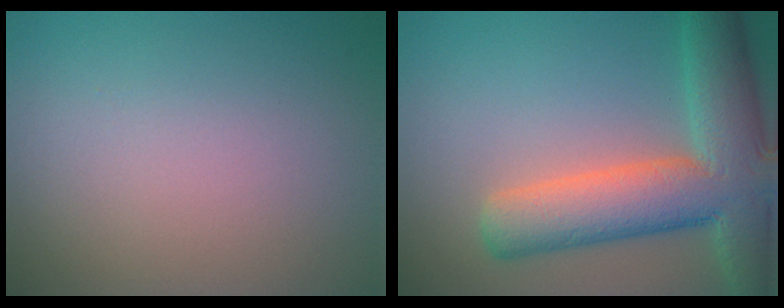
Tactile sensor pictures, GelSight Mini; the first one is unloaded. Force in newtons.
{"total": 10.1, "press": 10.1, "slide": 0.6}